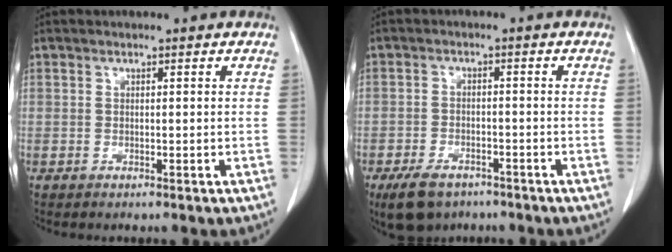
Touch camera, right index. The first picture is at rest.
{"total": 6.7, "force": [-4.8, 3.4, 3.1], "torque": [-0.061, -0.005, -0.075]}